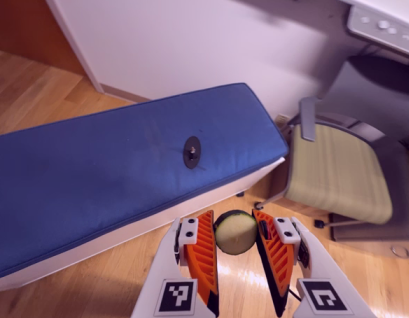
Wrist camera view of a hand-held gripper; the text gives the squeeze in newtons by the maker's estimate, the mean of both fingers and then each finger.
{"total": 10.1, "left": 10.3, "right": 10.0}